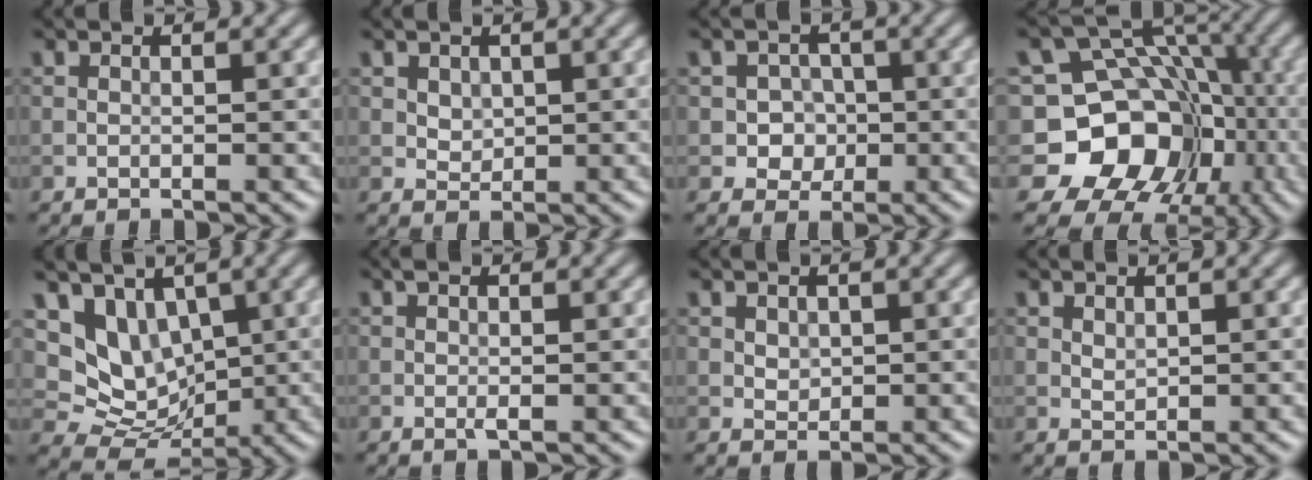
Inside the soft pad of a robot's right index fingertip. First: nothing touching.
{"total": 1.3, "force": [0.5, 1.1, 0.6], "torque": [-0.013, -0.005, 0.013]}
{"total": 2.8, "force": [-0.4, 2.6, 1.1], "torque": [0.002, -0.001, -0.019]}
{"total": 13.2, "force": [-3.6, 11.3, 5.8], "torque": [-0.088, 0.020, -0.094]}
{"total": 6.2, "force": [2.0, 4.9, 3.3], "torque": [-0.053, -0.015, 0.035]}
{"total": 0.9, "force": [0.1, 0.2, 0.9], "torque": [-0.018, -0.001, 0.001]}
{"total": 1.0, "force": [0.4, 0.8, 0.4], "torque": [-0.008, -0.004, 0.012]}
{"total": 0.8, "force": [0.5, 0.5, 0.4], "torque": [-0.013, -0.003, 0.012]}